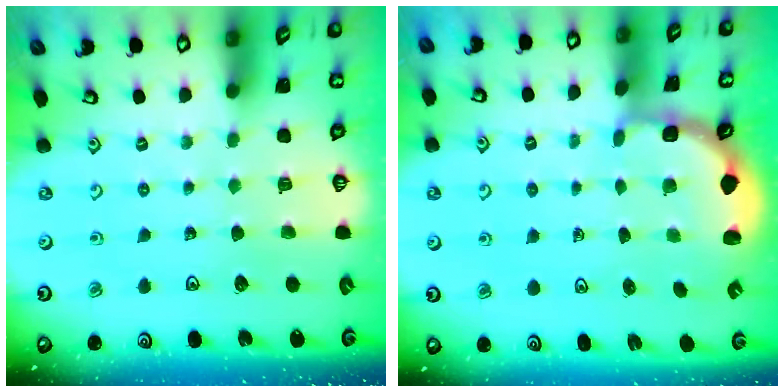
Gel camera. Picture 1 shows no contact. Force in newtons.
{"total": 2.5, "press": 1.9, "slide": 1.6}